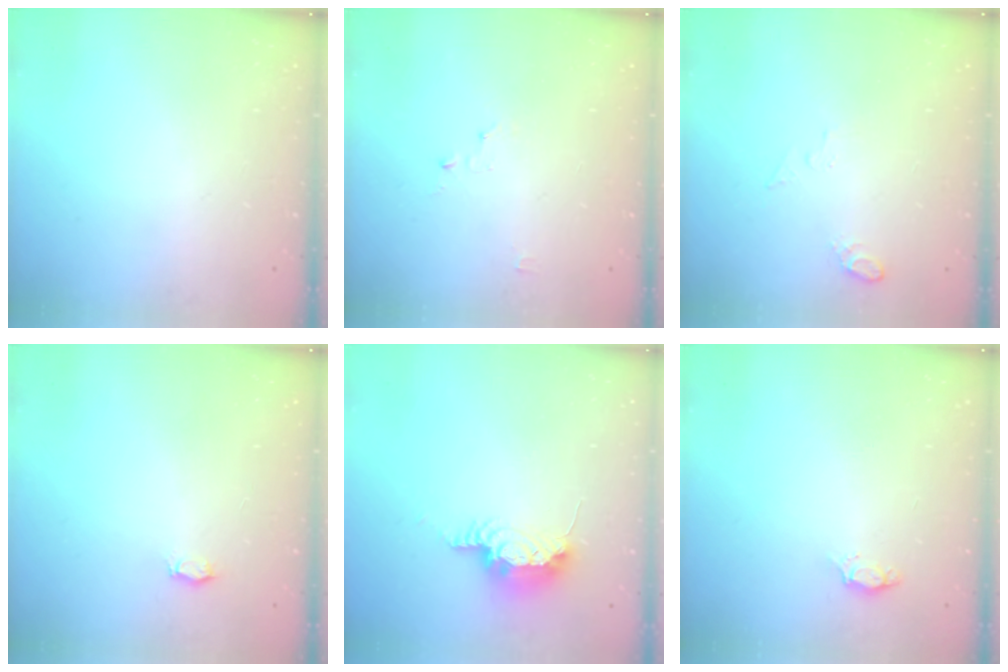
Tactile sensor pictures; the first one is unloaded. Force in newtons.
{"total": 2.5, "press": 2.5, "slide": 0.3}
{"total": 9.3, "press": 4.3, "slide": 8.2}
{"total": 2.7, "press": 2.7, "slide": 0.3}
{"total": 8.1, "press": 7.8, "slide": 2.1}
{"total": 3.2, "press": 3.2, "slide": 0.4}